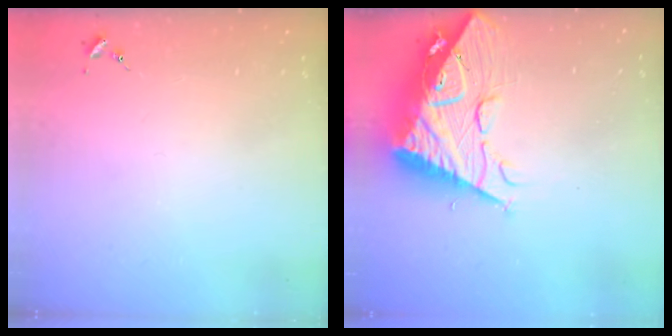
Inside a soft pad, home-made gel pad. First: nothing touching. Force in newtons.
{"total": 21.1, "press": 21.0, "slide": 2.0}